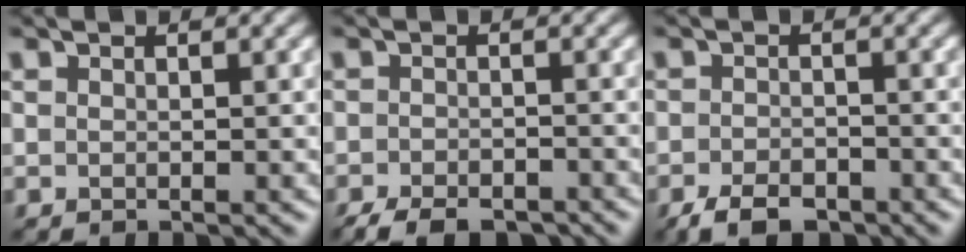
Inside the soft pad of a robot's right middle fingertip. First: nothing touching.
{"total": 5.2, "force": [-4.2, 1.9, 2.5], "torque": [-0.034, -0.010, -0.073]}
{"total": 3.8, "force": [-2.7, 1.8, 2.1], "torque": [-0.030, -0.003, -0.051]}